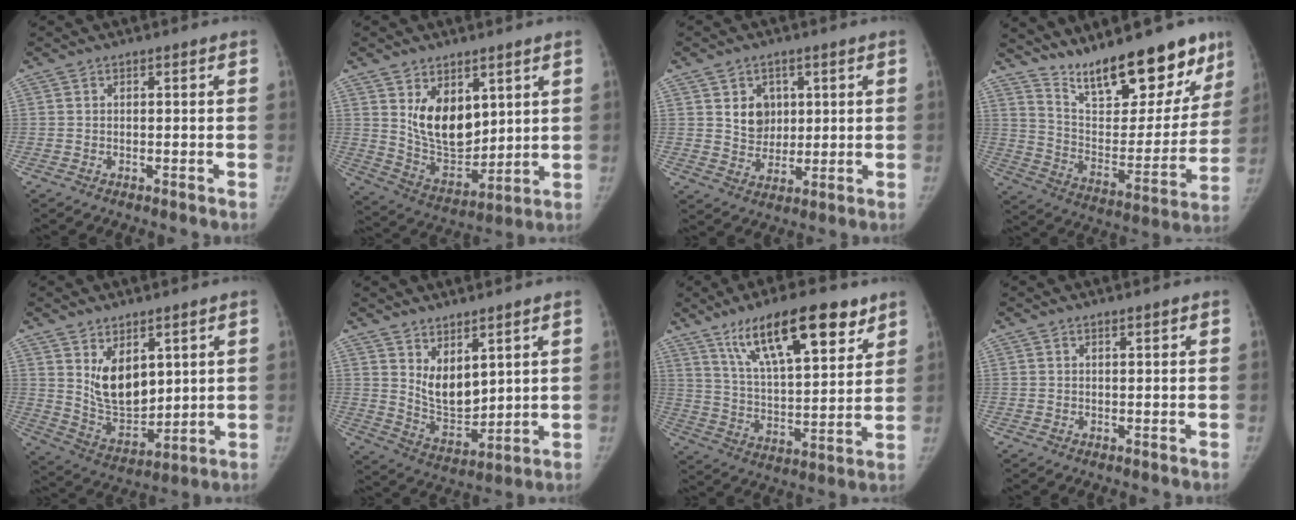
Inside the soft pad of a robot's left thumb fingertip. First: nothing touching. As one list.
[{"total": 12.9, "force": [4.8, 8.0, 8.9], "torque": [-0.108, -0.045, 0.107]}, {"total": 6.5, "force": [2.1, 5.5, 3.0], "torque": [-0.018, -0.013, 0.042]}, {"total": 23.6, "force": [17.6, 8.0, 13.5], "torque": [-0.148, -0.094, 0.283]}, {"total": 11.1, "force": [4.3, 6.7, 7.8], "torque": [-0.098, -0.043, 0.098]}, {"total": 8.6, "force": [4.5, 4.4, 5.9], "torque": [-0.075, -0.050, 0.098]}, {"total": 19.8, "force": [12.2, 6.5, 14.2], "torque": [-0.204, -0.042, 0.213]}, {"total": 0.8, "force": [0.6, 0.1, 0.5], "torque": [-0.007, -0.003, 0.011]}]